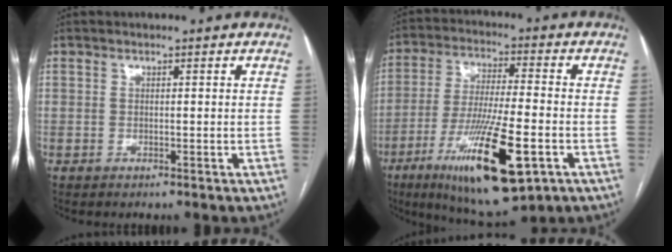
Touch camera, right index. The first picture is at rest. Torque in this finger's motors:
{"motor_torque": [1.54, -0.37, 0.95, 0.21]}